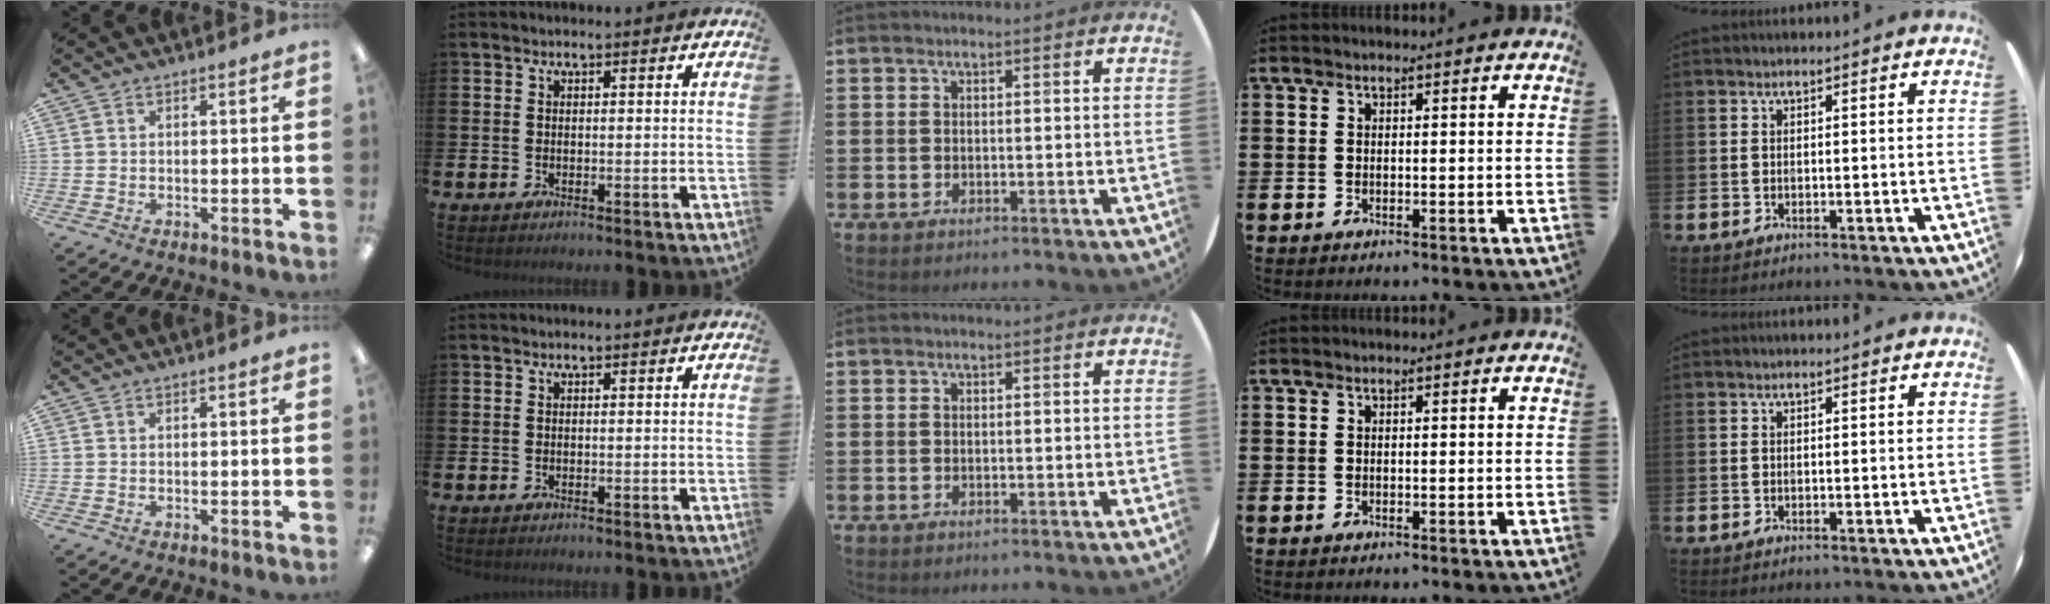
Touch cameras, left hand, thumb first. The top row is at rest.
{}